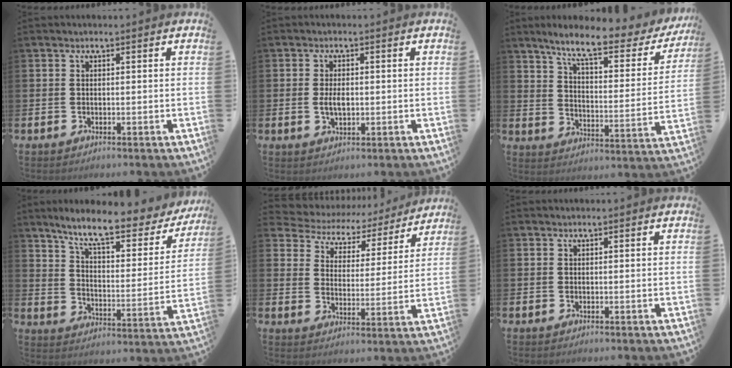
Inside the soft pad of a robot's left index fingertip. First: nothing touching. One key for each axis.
{"total": 2.9, "fx": 0.0, "fy": 1.6, "fz": 2.4, "tx": -0.037, "ty": 0.001, "tz": -0.004}
{"total": 8.1, "fx": 6.5, "fy": 1.7, "fz": 4.5, "tx": -0.108, "ty": -0.042, "tz": 0.101}
{"total": 8.9, "fx": 7.3, "fy": 1.8, "fz": 4.7, "tx": -0.114, "ty": -0.048, "tz": 0.116}
{"total": 4.8, "fx": 4.0, "fy": 2.6, "fz": 0.4, "tx": -0.034, "ty": -0.038, "tz": 0.062}
{"total": 0.0}